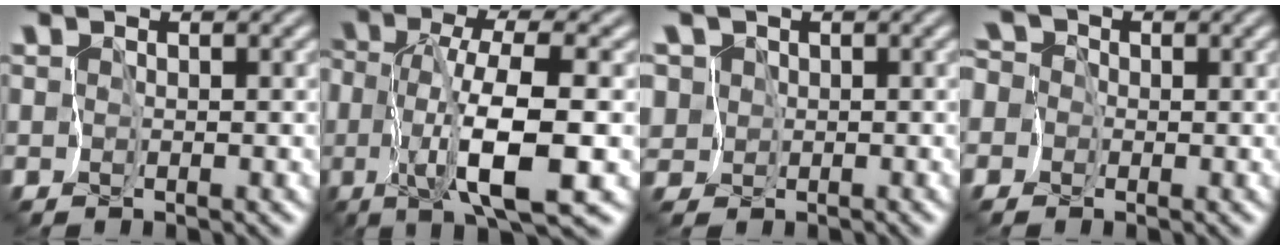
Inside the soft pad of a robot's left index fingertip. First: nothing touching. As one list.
[{"total": 6.9, "force": [-1.1, 1.1, 6.8], "torque": [-0.137, 0.005, -0.025]}, {"total": 5.4, "force": [1.4, 4.8, 2.0], "torque": [-0.065, 0.020, -0.016]}, {"total": 5.7, "force": [-1.7, 5.2, 1.6], "torque": [-0.052, 0.012, -0.074]}]